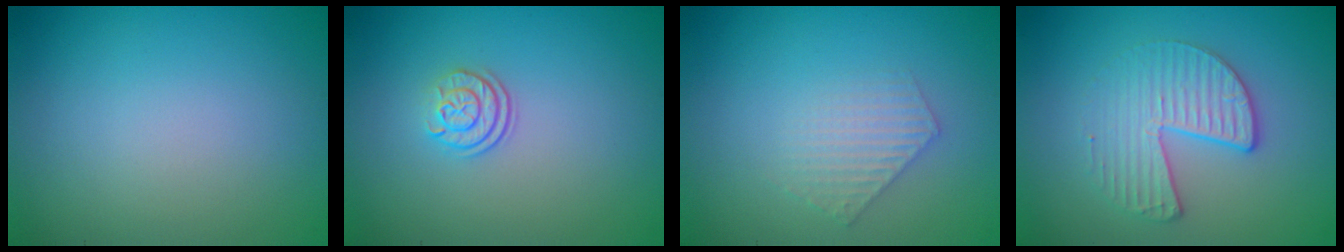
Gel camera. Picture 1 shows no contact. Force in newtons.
{"total": 2.4, "press": 1.8, "slide": 1.5}
{"total": 1.9, "press": 1.9, "slide": 0.3}
{"total": 3.4, "press": 2.8, "slide": 1.8}